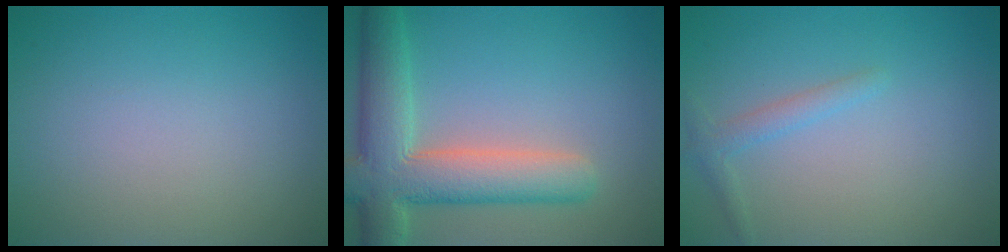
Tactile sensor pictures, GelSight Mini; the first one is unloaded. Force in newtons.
{"total": 8.2, "press": 8.2, "slide": 0.9}
{"total": 1.4, "press": 1.4, "slide": 0.1}